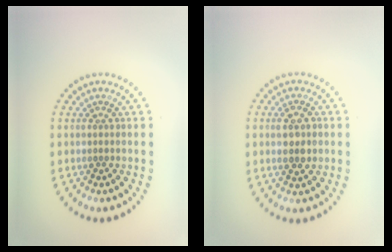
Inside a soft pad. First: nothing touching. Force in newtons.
{"total": 2.2, "press": 2.2, "slide": 0.3}